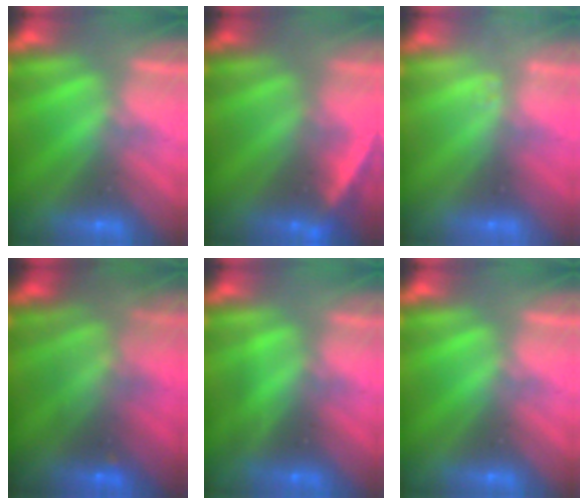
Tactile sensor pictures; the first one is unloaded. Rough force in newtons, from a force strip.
{"total": 2.2}
{"total": 2.4}
{"total": 7.6}
{"total": 1.7}
{"total": 0.0}